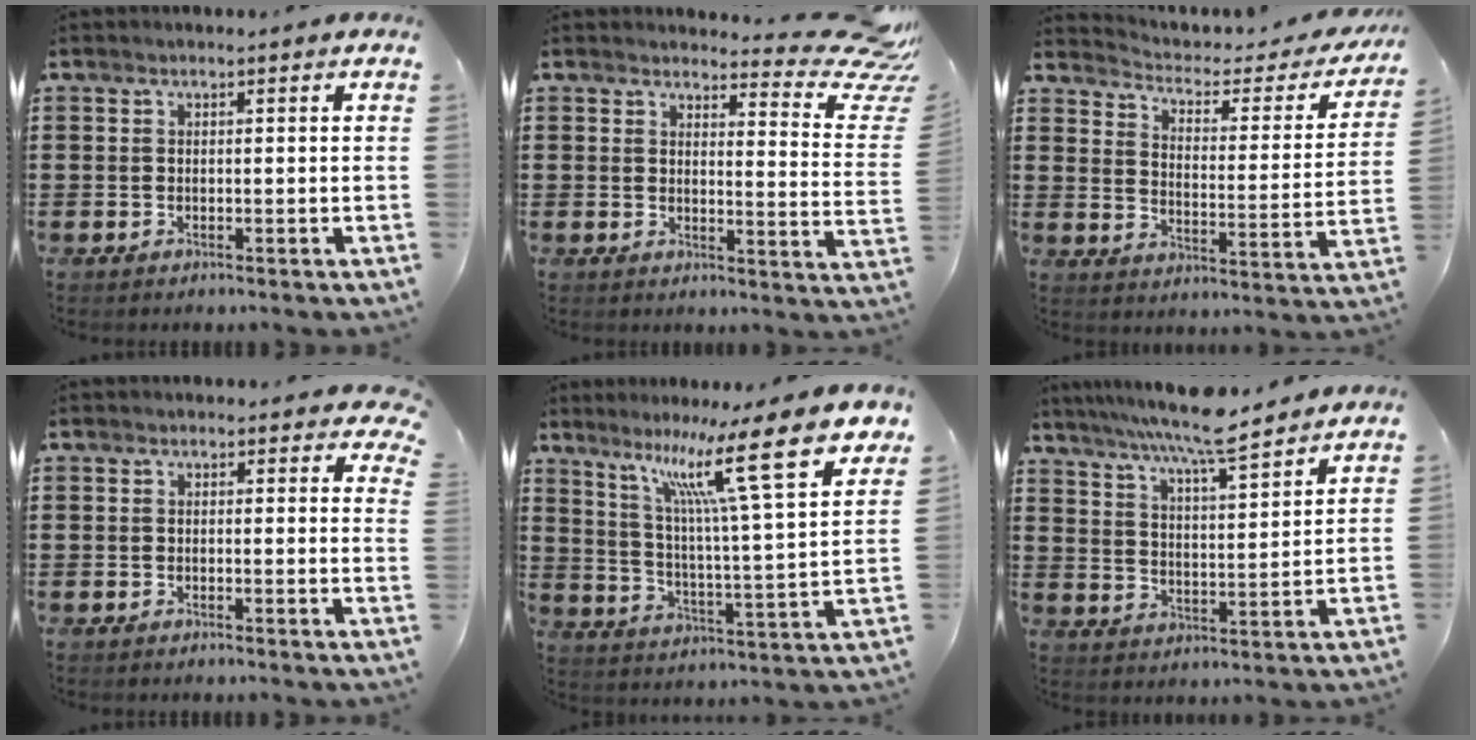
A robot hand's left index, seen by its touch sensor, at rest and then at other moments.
{"total": 6.5, "force": [5.3, 1.6, 3.4], "torque": [-0.047, -0.041, 0.086]}
{"total": 2.3, "force": [1.9, 0.9, 1.0], "torque": [-0.037, -0.020, 0.021]}
{"total": 1.2, "force": [0.9, 0.6, 0.4], "torque": [-0.005, 0.002, 0.015]}
{"total": 13.6, "force": [9.5, 0.2, 9.7], "torque": [-0.183, -0.066, 0.142]}
{"total": 7.8, "force": [6.8, 0.2, 3.8], "torque": [-0.094, -0.034, 0.117]}